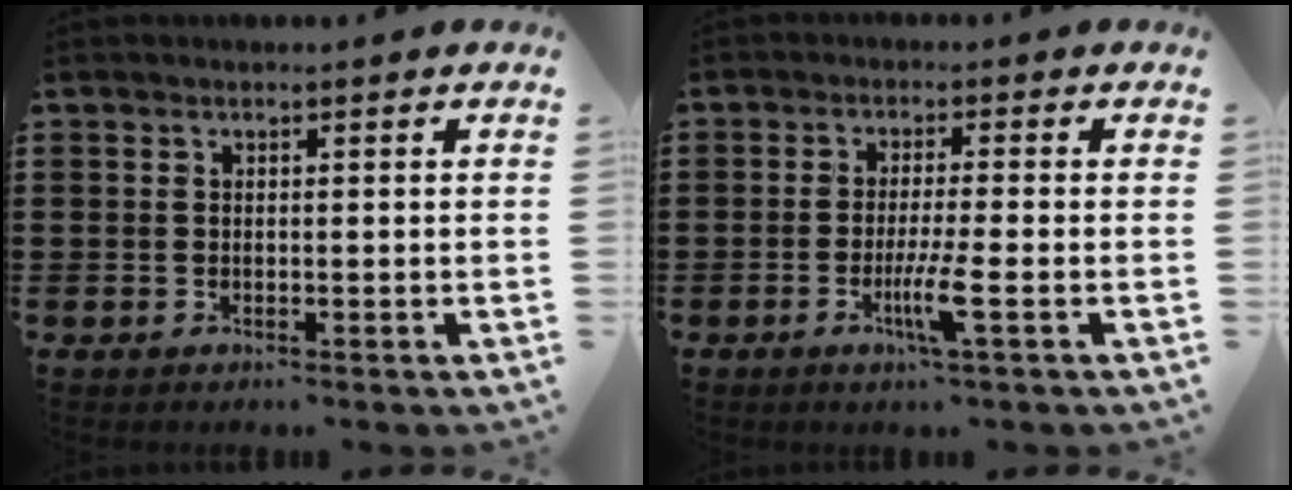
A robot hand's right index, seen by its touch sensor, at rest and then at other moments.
{"total": 5.2, "force": [-1.9, -0.1, 4.8], "torque": [-0.094, -0.020, -0.036]}